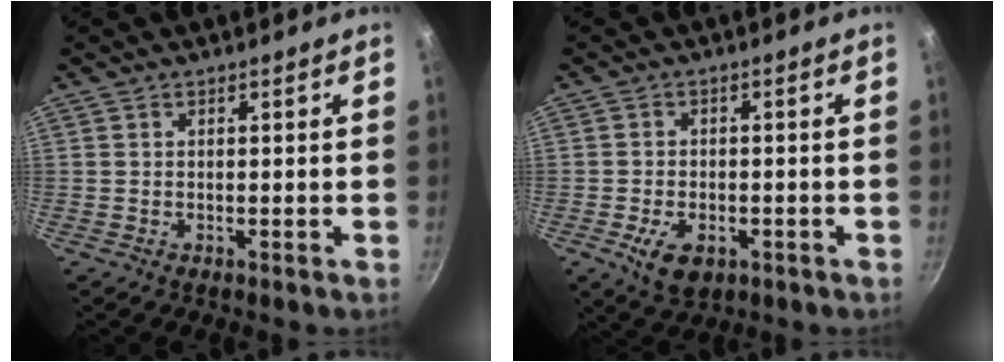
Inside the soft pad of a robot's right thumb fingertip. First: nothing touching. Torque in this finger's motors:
{"motor_torque": [-0.20, 0.26, -0.01, 0.01, 0.15]}